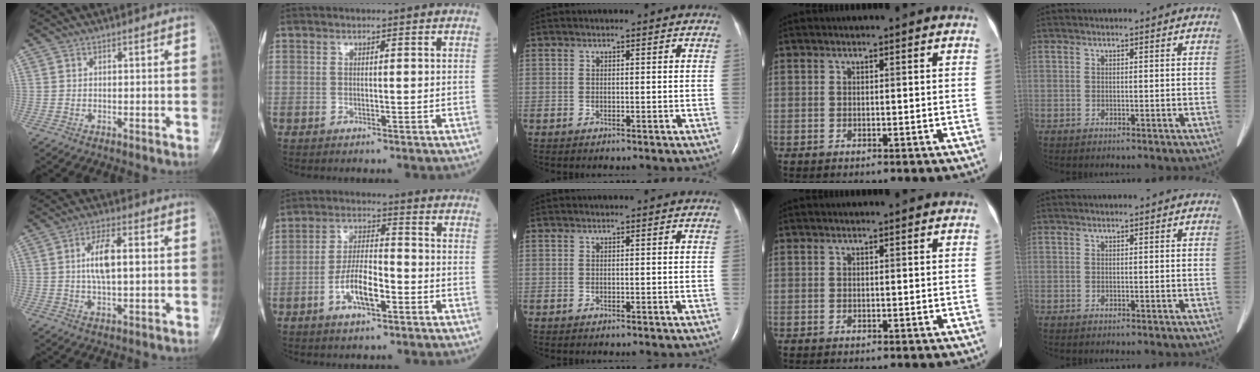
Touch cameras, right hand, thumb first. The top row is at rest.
{"thumb": {"total": 8.5, "force": [1.0, 3.5, 7.7], "torque": [-0.134, 0.005, 0.015]}, "index": {"total": 7.9, "force": [-3.2, 2.4, 6.8], "torque": [-0.134, 0.006, -0.058]}}